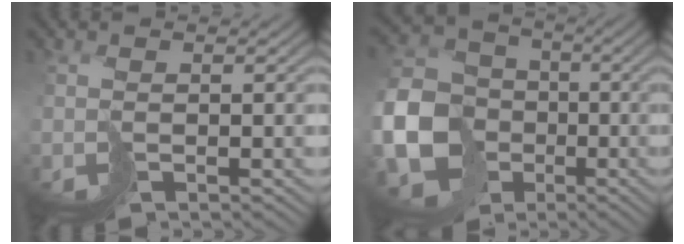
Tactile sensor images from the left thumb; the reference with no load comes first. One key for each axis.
{"total": 12.4, "fx": -3.7, "fy": 10.6, "fz": 5.4, "tx": -0.148, "ty": -0.030, "tz": -0.078}